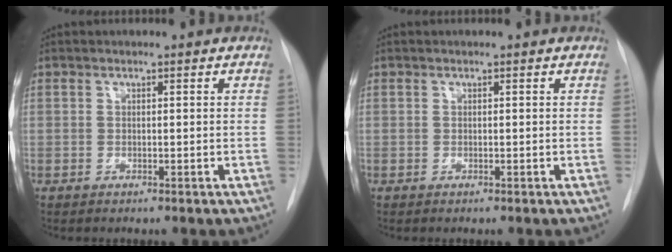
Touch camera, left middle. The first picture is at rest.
{"total": 0.0}